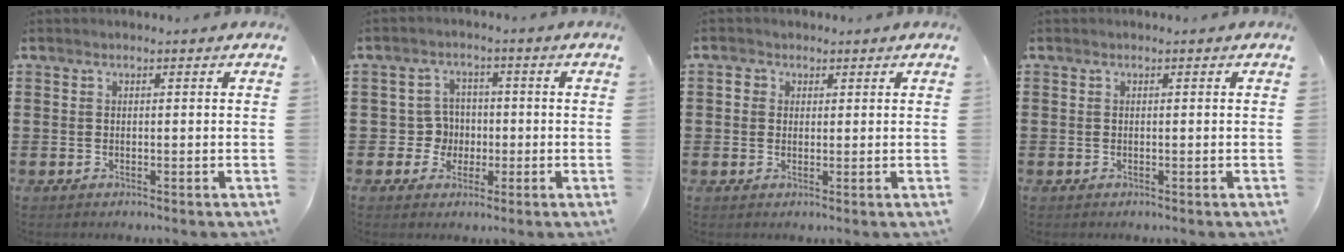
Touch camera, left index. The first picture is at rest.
{"total": 4.5, "force": [-0.5, 4.3, 1.2], "torque": [-0.041, 0.009, -0.011]}
{"total": 1.9, "force": [0.8, 1.7, 0.2], "torque": [-0.005, 0.005, 0.012]}
{"total": 0.0}